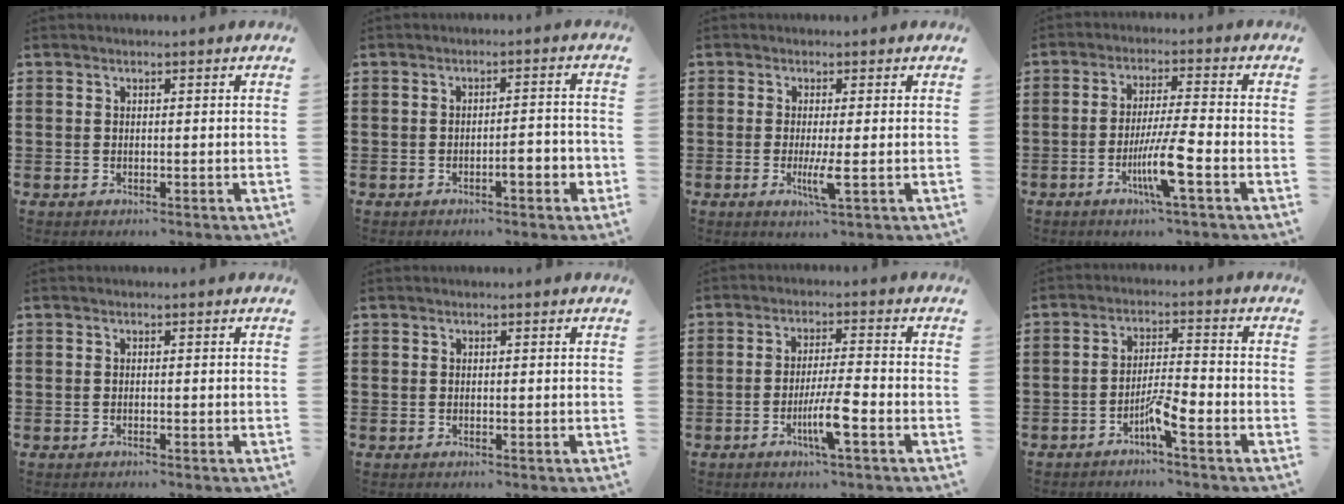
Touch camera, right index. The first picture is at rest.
{"total": 3.3, "force": [-1.5, 0.6, 2.8], "torque": [-0.047, 0.003, -0.029]}
{"total": 3.8, "force": [-0.9, 0.0, 3.7], "torque": [-0.071, -0.014, -0.018]}
{"total": 7.6, "force": [-3.2, 0.1, 6.9], "torque": [-0.131, -0.015, -0.059]}
{"total": 0.5, "force": [-0.4, 0.0, 0.3], "torque": [-0.007, -0.003, -0.008]}
{"total": 0.0}
{"total": 6.1, "force": [-2.6, 0.4, 5.5], "torque": [-0.111, -0.014, -0.049]}
{"total": 4.5, "force": [-2.8, 0.4, 3.5], "torque": [-0.075, -0.003, -0.056]}